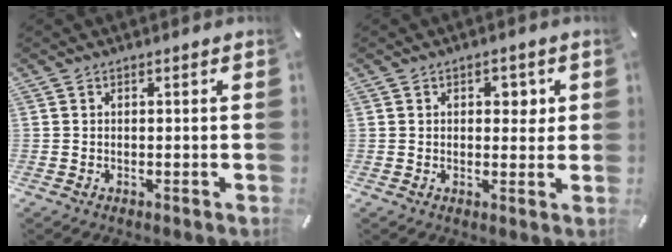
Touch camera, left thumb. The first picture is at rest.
{"total": 3.8, "force": [1.1, 2.3, 2.7], "torque": [-0.019, -0.007, 0.006]}